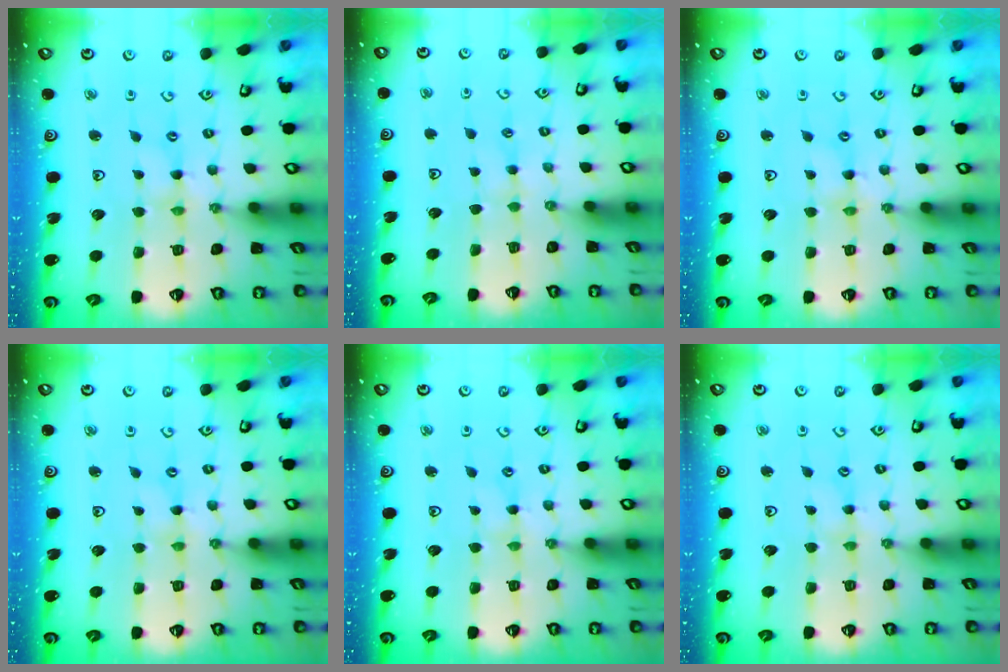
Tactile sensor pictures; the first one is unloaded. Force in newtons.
{"total": 1.9, "press": 1.8, "slide": 0.3}
{"total": 1.4, "press": 1.4, "slide": 0.2}
{"total": 0.0}
{"total": 0.8, "press": 0.8, "slide": 0.2}
{"total": 1.8, "press": 1.8, "slide": 0.2}